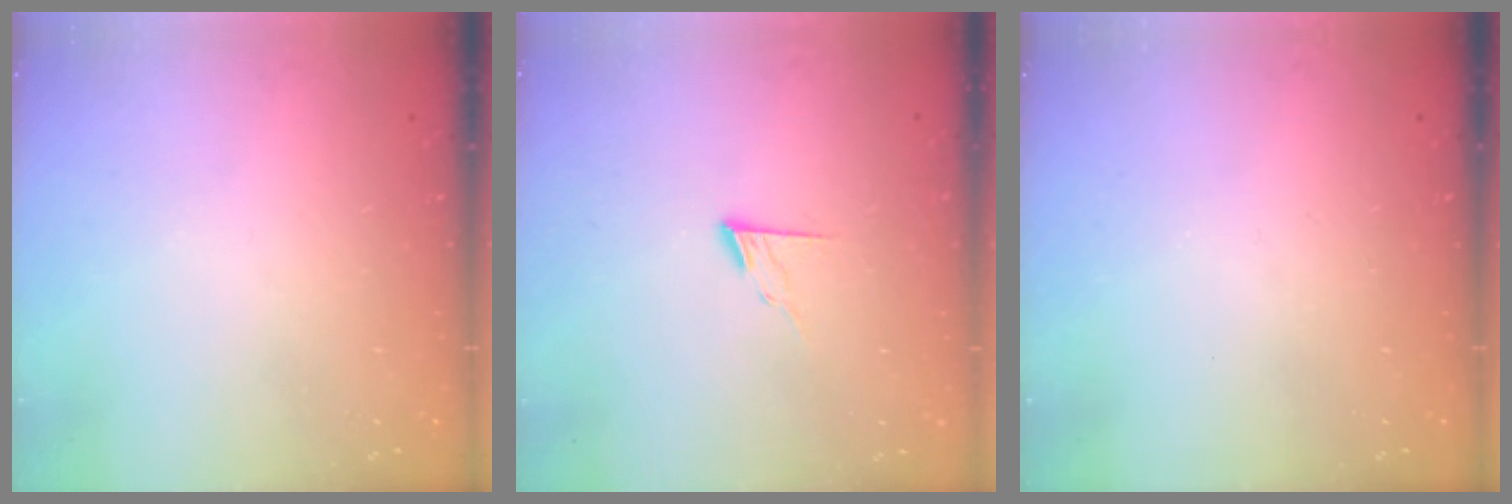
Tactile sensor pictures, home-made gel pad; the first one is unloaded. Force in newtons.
{"total": 5.7, "press": 5.7, "slide": 0.6}
{"total": 0.0}